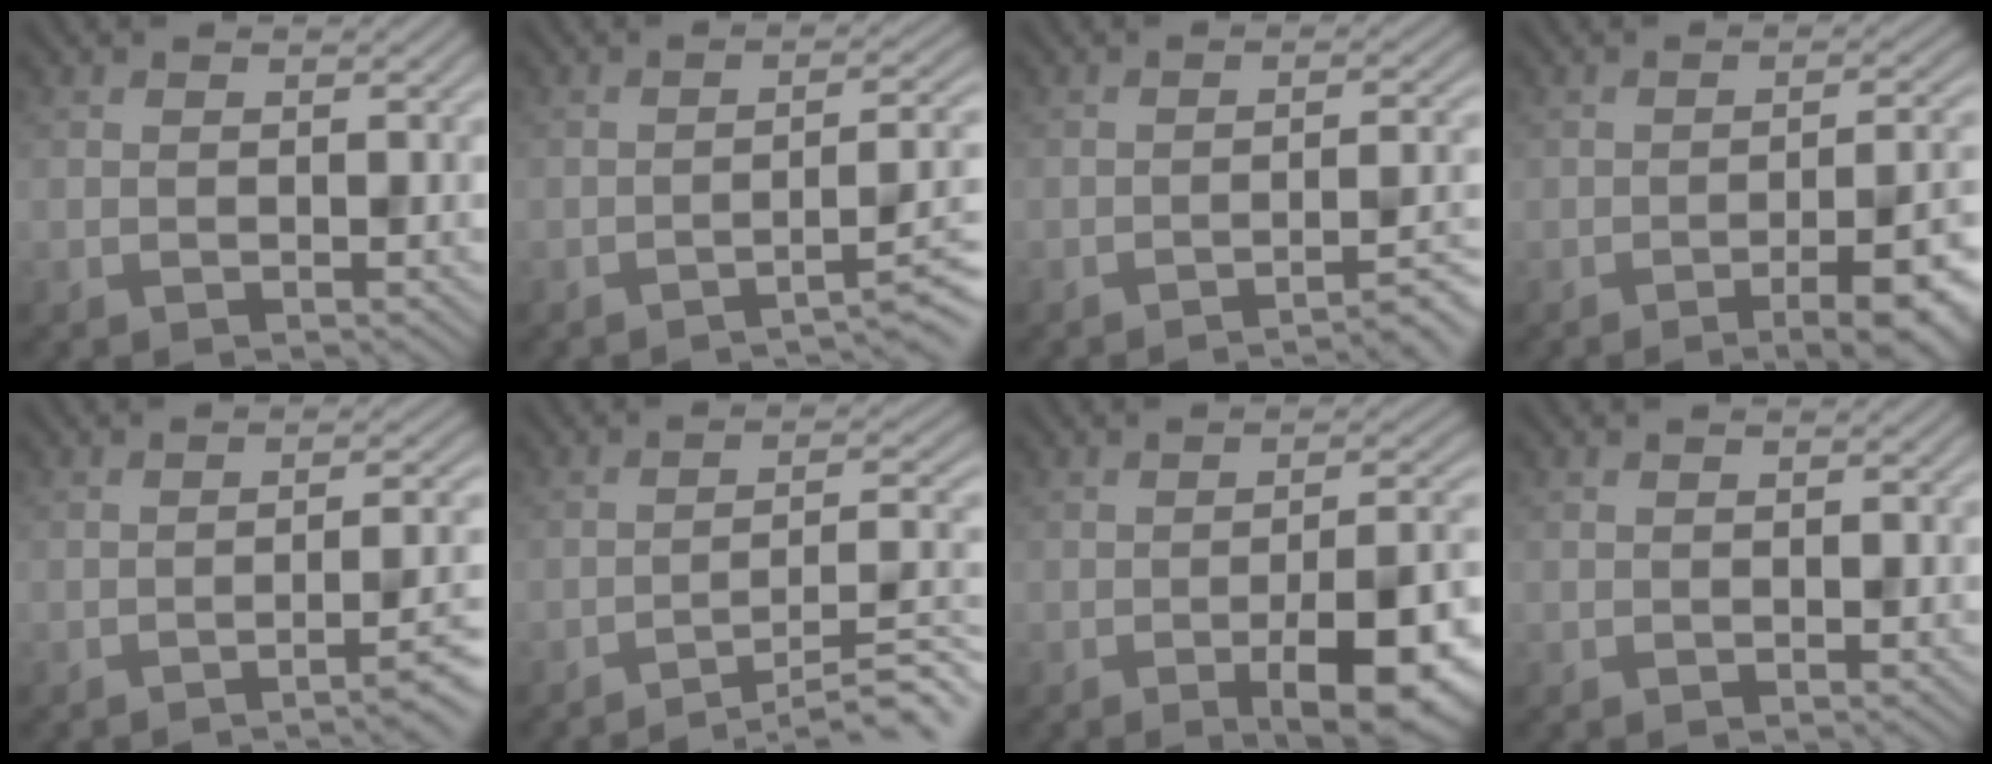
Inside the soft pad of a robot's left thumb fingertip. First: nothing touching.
{"total": 5.3, "force": [-3.2, 0.7, 4.2], "torque": [-0.057, 0.018, -0.060]}
{"total": 5.3, "force": [-3.7, 0.7, 3.8], "torque": [-0.049, 0.014, -0.061]}
{"total": 8.6, "force": [-4.6, 2.0, 7.0], "torque": [-0.096, 0.000, -0.063]}
{"total": 5.7, "force": [-3.1, 0.9, 4.7], "torque": [-0.061, 0.007, -0.054]}
{"total": 9.1, "force": [-6.8, 1.0, 6.0], "torque": [-0.091, 0.020, -0.102]}
{"total": 9.4, "force": [-4.1, 2.8, 8.0], "torque": [-0.116, -0.005, -0.060]}
{"total": 0.0}